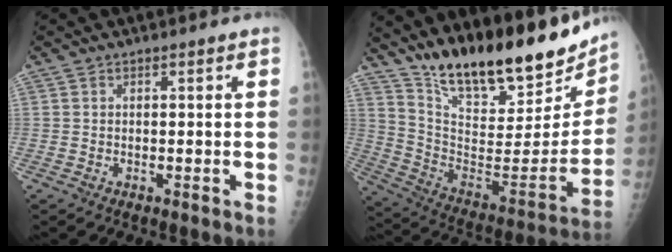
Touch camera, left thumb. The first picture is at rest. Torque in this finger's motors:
{"motor_torque": [0.40, 0.27, 1.41, -1.36, 0.13]}